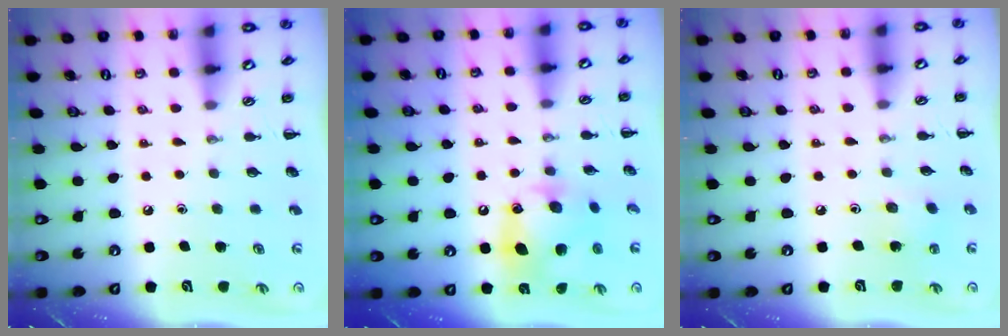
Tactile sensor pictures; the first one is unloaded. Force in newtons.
{"total": 13.1, "press": 12.9, "slide": 1.9}
{"total": 2.2, "press": 2.1, "slide": 0.7}